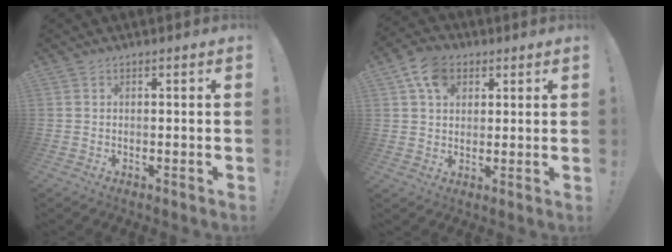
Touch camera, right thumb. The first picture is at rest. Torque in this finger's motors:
{"motor_torque": [0.60, 0.51, -0.01, -0.14, 0.00]}